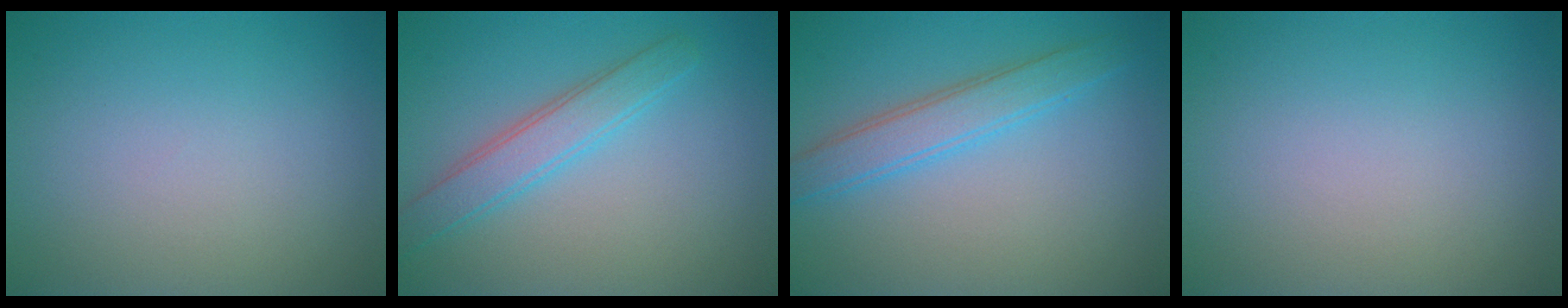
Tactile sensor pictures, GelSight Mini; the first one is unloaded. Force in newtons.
{"total": 3.2, "press": 3.2, "slide": 0.1}
{"total": 3.3, "press": 3.3, "slide": 0.1}
{"total": 0.0}